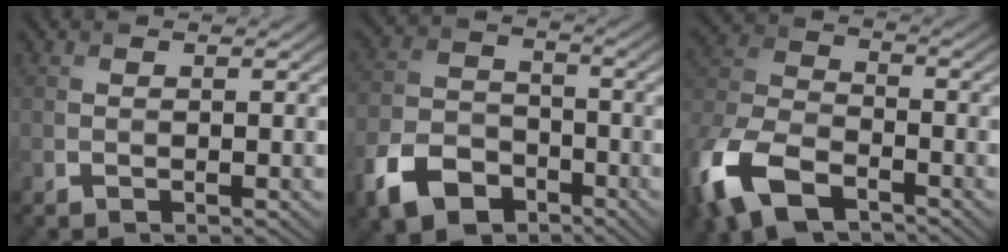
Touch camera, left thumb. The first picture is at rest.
{"total": 9.2, "force": [-5.2, 5.9, 4.8], "torque": [-0.114, -0.016, -0.110]}
{"total": 13.9, "force": [-7.8, 7.3, 8.9], "torque": [-0.236, -0.029, -0.162]}